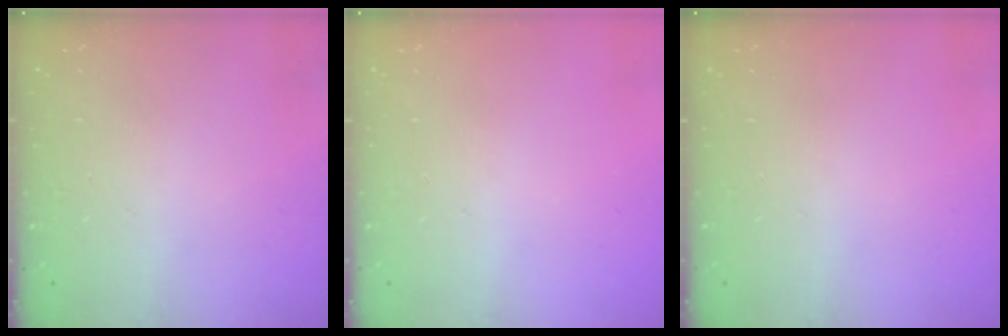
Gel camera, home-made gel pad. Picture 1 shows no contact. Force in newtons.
{"total": 0.0}
{"total": 0.0}